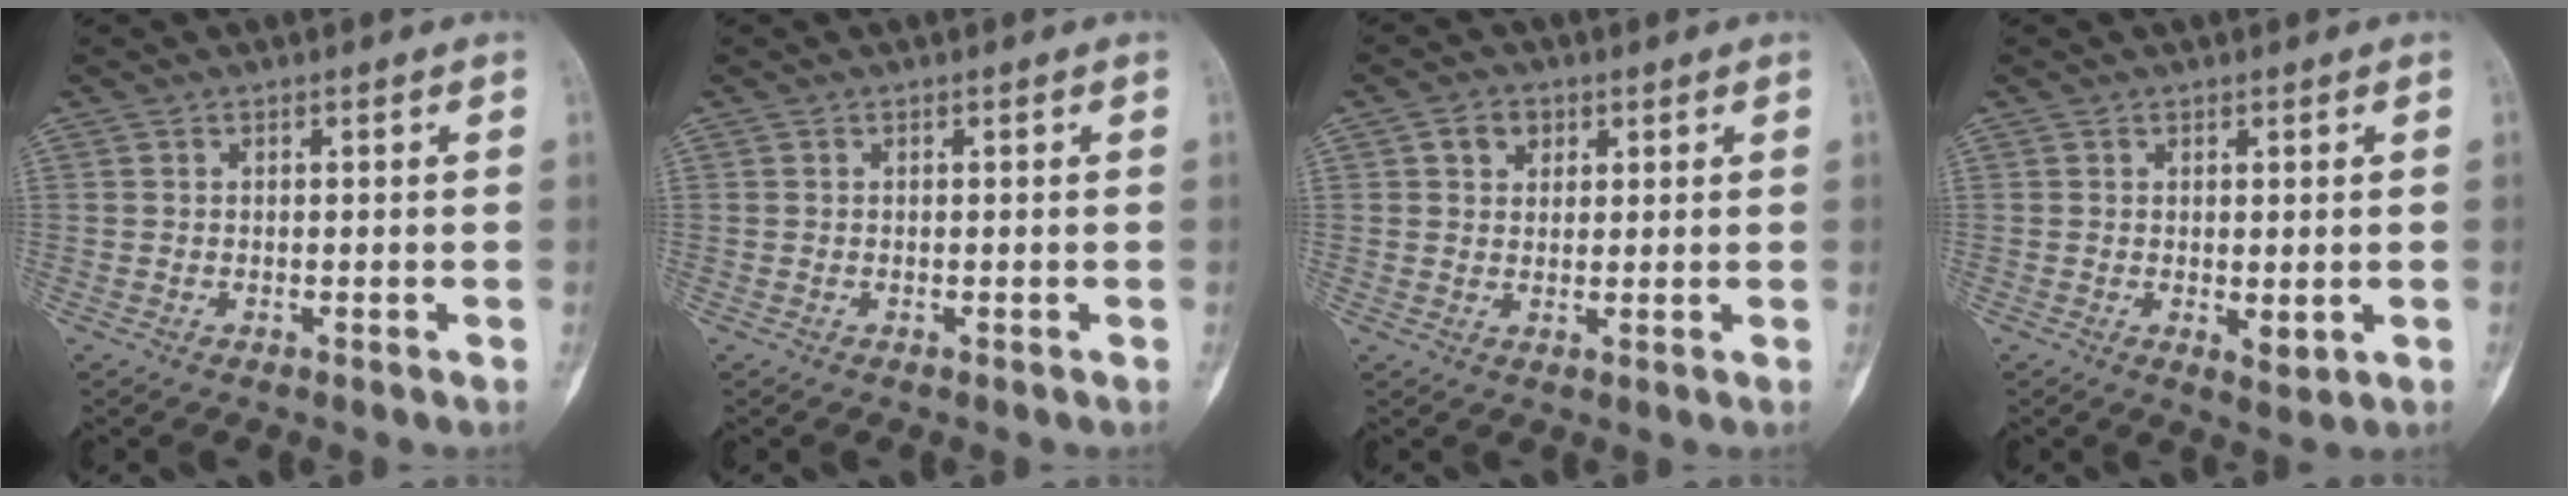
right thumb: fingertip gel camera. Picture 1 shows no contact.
{"total": 0.0}
{"total": 3.9, "force": [1.6, 3.1, 1.7], "torque": [-0.010, -0.005, 0.025]}
{"total": 2.8, "force": [-0.3, 1.3, 2.5], "torque": [-0.034, -0.009, 0.002]}